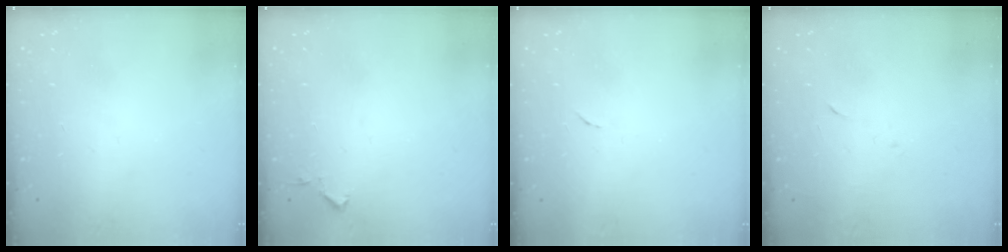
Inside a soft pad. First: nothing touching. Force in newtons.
{"total": 3.1, "press": 3.1, "slide": 0.6}
{"total": 4.2, "press": 4.2, "slide": 0.3}
{"total": 3.8, "press": 3.7, "slide": 0.9}